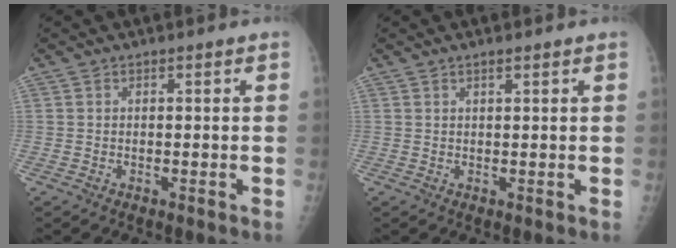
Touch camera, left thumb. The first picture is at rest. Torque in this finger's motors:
{"motor_torque": [-0.05, -0.02, -0.21, -0.12, 0.04]}